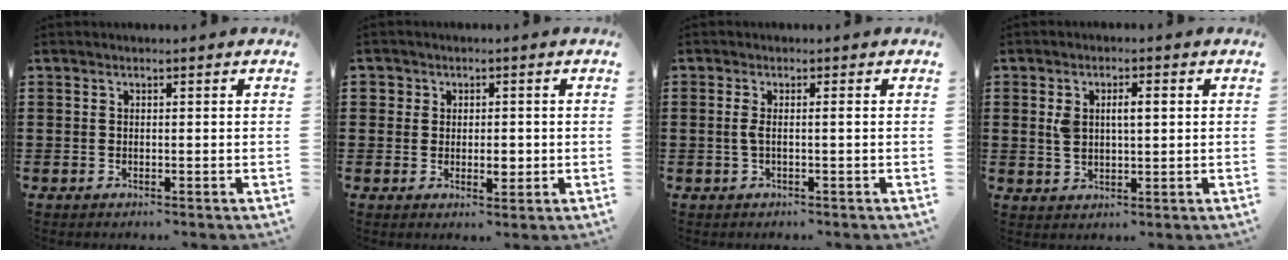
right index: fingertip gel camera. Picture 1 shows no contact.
{"total": 3.1, "force": [-0.1, 2.4, 1.9], "torque": [-0.034, 0.007, -0.007]}
{"total": 2.0, "force": [-0.2, 0.1, 2.0], "torque": [-0.047, -0.004, -0.008]}
{"total": 3.8, "force": [0.8, 1.6, 3.3], "torque": [-0.067, 0.008, 0.011]}